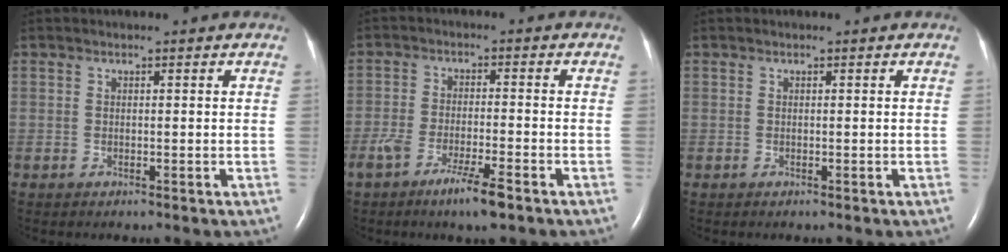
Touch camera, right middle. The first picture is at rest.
{"total": 6.4, "force": [-4.1, 0.6, 4.9], "torque": [-0.097, -0.011, -0.074]}
{"total": 0.0}